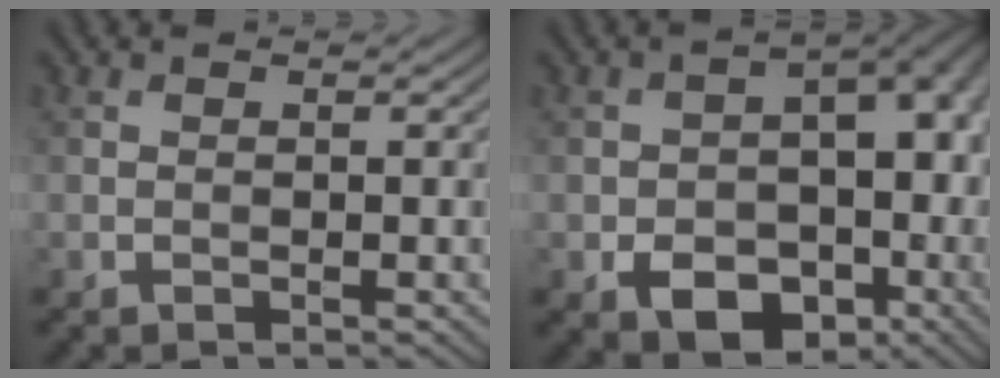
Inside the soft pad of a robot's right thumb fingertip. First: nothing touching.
{"total": 12.9, "force": [-3.5, 9.1, 8.5], "torque": [-0.101, -0.031, -0.047]}